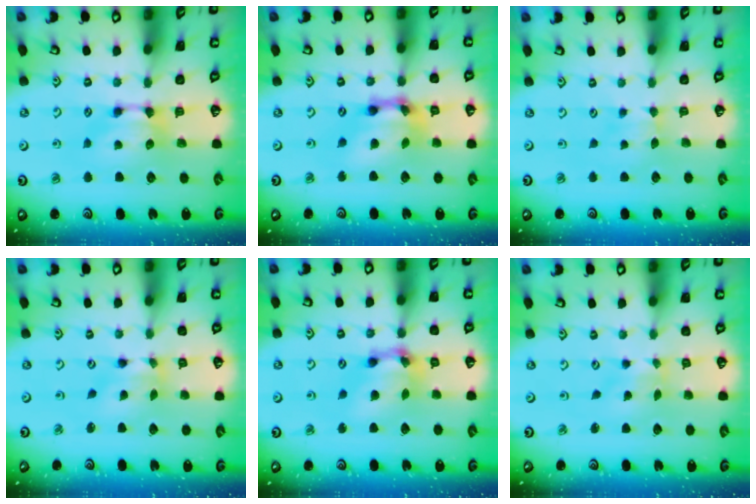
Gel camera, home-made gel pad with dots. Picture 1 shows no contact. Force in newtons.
{"total": 9.1, "press": 8.5, "slide": 3.2}
{"total": 2.6, "press": 2.6, "slide": 0.5}
{"total": 1.9, "press": 1.3, "slide": 1.3}
{"total": 6.9, "press": 6.5, "slide": 2.2}
{"total": 2.7, "press": 2.6, "slide": 1.0}